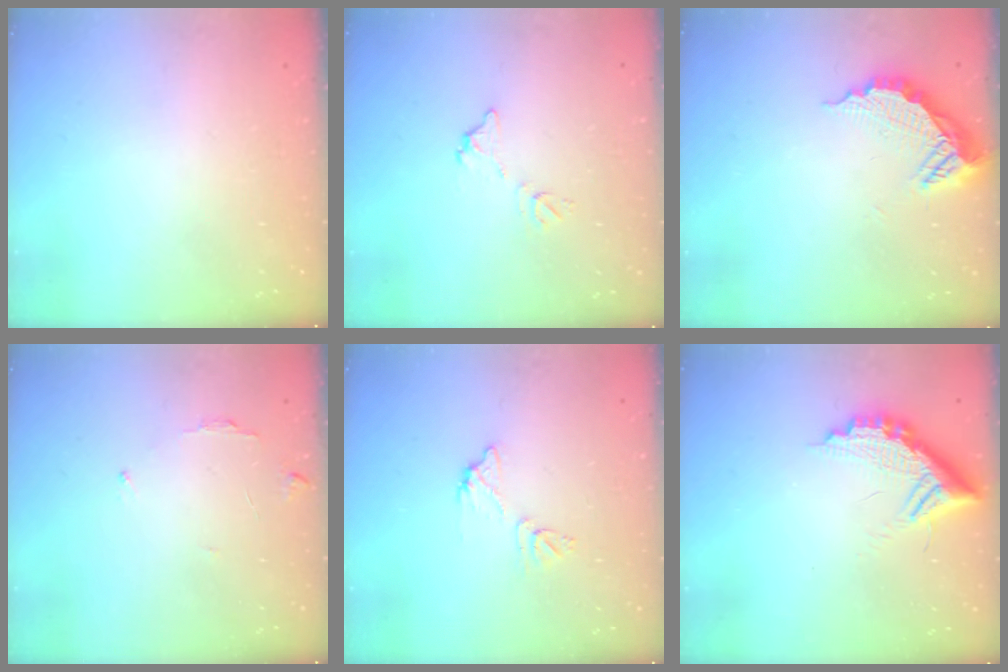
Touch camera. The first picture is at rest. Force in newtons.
{"total": 6.2, "press": 6.2, "slide": 0.3}
{"total": 9.5, "press": 9.5, "slide": 0.7}
{"total": 5.4, "press": 5.4, "slide": 0.5}
{"total": 7.4, "press": 7.4, "slide": 0.3}
{"total": 12.8, "press": 12.8, "slide": 0.7}